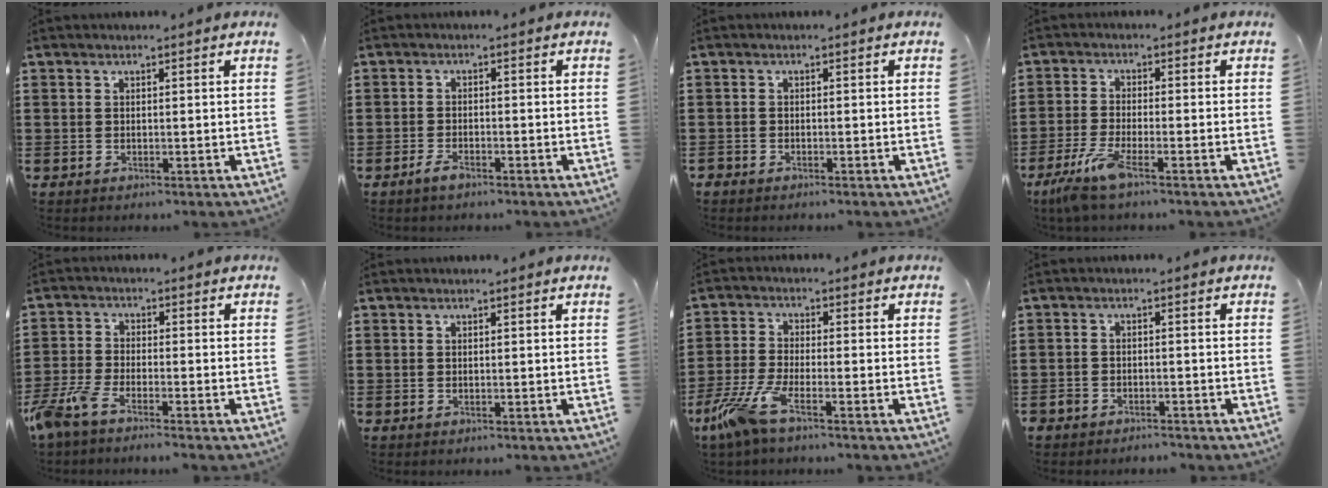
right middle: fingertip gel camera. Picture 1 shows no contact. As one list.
[{"total": 2.2, "force": [-1.6, 0.6, 1.4], "torque": [-0.032, -0.003, -0.031]}, {"total": 0.8, "force": [-0.7, 0.2, 0.0], "torque": [-0.002, 0.002, -0.016]}, {"total": 5.5, "force": [-3.4, 0.6, 4.2], "torque": [-0.103, -0.019, -0.068]}, {"total": 5.2, "force": [-4.3, 0.9, 2.8], "torque": [-0.087, -0.014, -0.091]}, {"total": 0.0}, {"total": 6.7, "force": [-4.3, 1.1, 5.0], "torque": [-0.135, -0.023, -0.089]}, {"total": 2.5, "force": [-2.4, 0.7, -0.2], "torque": [-0.003, 0.003, -0.053]}]